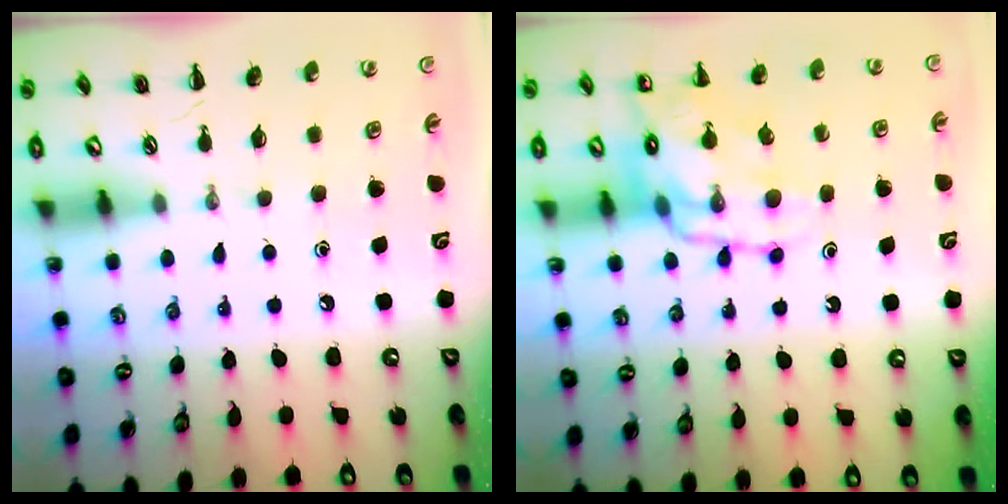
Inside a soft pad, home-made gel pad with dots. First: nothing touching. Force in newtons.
{"total": 13.1, "press": 12.8, "slide": 2.8}